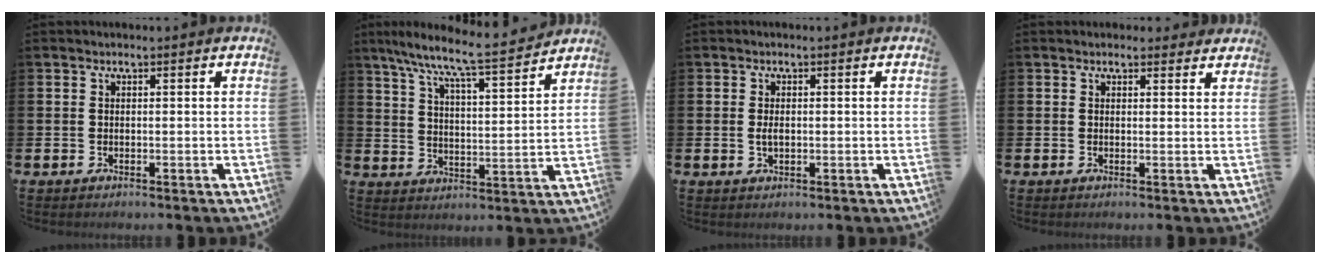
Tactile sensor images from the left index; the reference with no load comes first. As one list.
[{"total": 8.6, "force": [8.0, -0.2, 3.2], "torque": [-0.082, -0.063, 0.133]}, {"total": 1.5, "force": [-0.1, 0.8, 1.3], "torque": [-0.022, 0.003, -0.005]}, {"total": 1.2, "force": [1.1, 0.5, 0.1], "torque": [0.012, -0.001, 0.018]}]